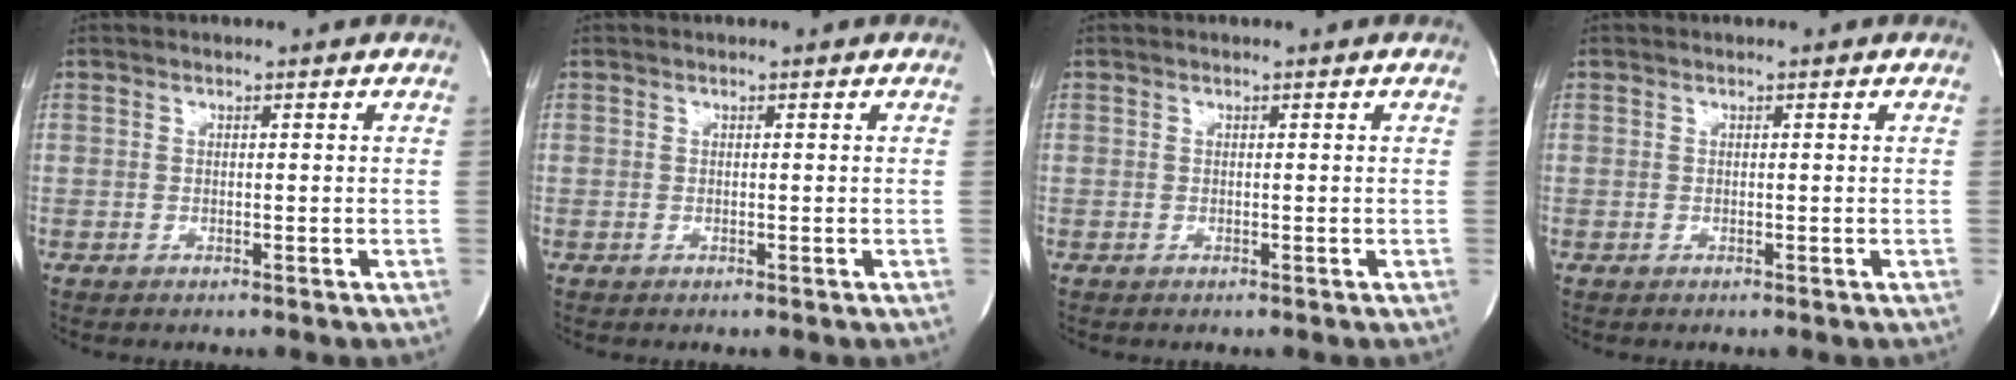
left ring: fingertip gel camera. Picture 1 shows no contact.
{"total": 0.0}
{"total": 0.0}
{"total": 0.0}